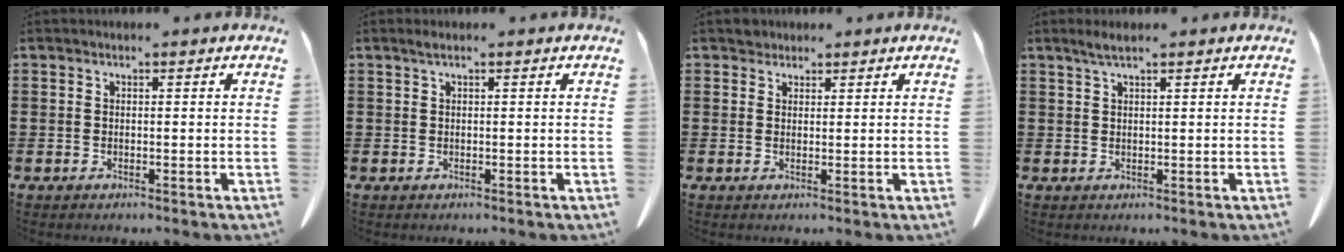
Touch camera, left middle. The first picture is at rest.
{"total": 0.7, "force": [0.3, 0.0, 0.6], "torque": [-0.011, 0.000, 0.006]}
{"total": 1.6, "force": [1.3, 0.8, 0.0], "torque": [-0.005, 0.003, 0.028]}
{"total": 1.8, "force": [1.3, 0.2, 1.3], "torque": [-0.026, 0.002, 0.022]}